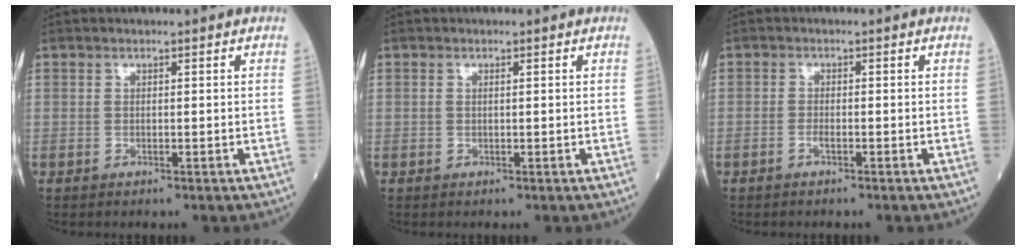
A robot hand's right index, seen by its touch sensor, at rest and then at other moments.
{"total": 0.5, "force": [0.2, 0.1, 0.5], "torque": [-0.020, 0.004, 0.005]}
{"total": 0.9, "force": [-0.7, 0.2, 0.6], "torque": [-0.013, 0.002, -0.014]}